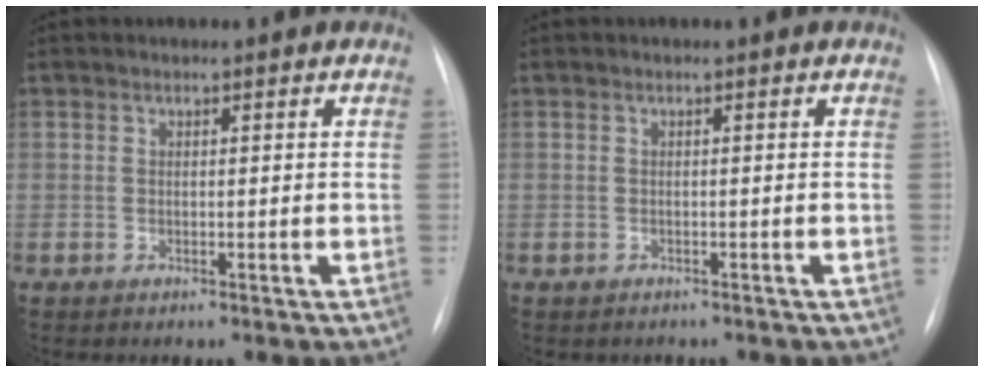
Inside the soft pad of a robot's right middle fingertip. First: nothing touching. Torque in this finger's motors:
{"motor_torque": [0.03, 0.00, -0.01, 0.00]}